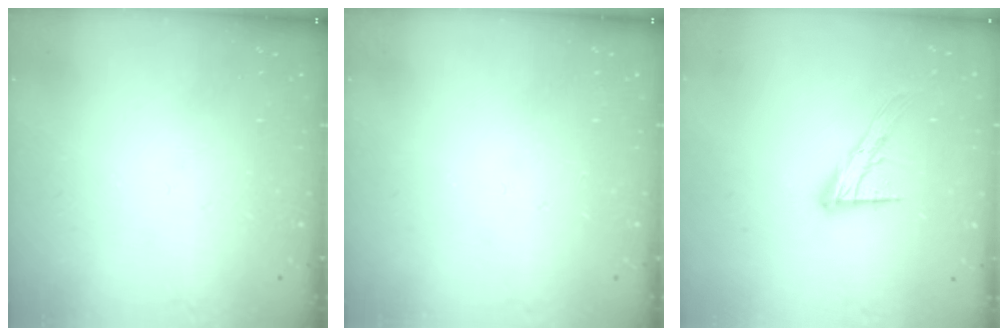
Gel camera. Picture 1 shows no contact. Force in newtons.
{"total": 0.0}
{"total": 12.0, "press": 12.0, "slide": 1.0}